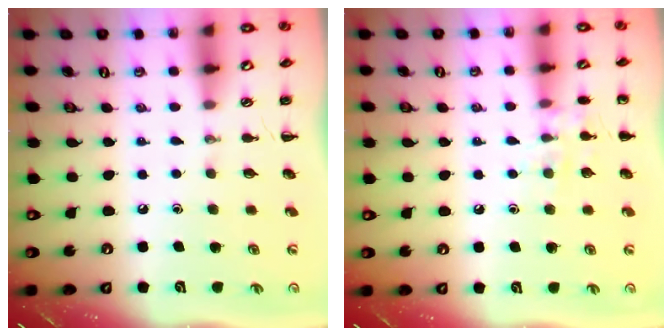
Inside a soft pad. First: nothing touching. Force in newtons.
{"total": 7.6, "press": 7.4, "slide": 1.7}